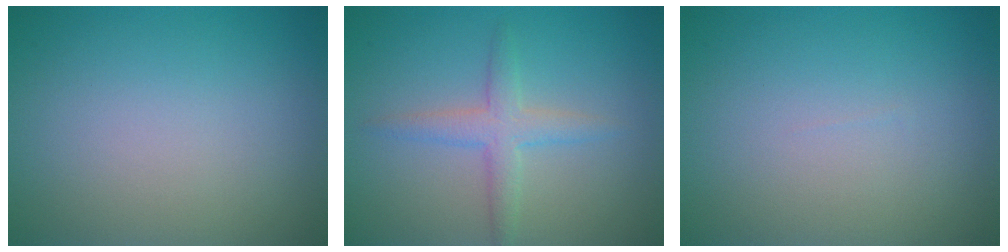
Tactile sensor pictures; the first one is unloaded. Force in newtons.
{"total": 2.7, "press": 2.7, "slide": 0.0}
{"total": 0.0}